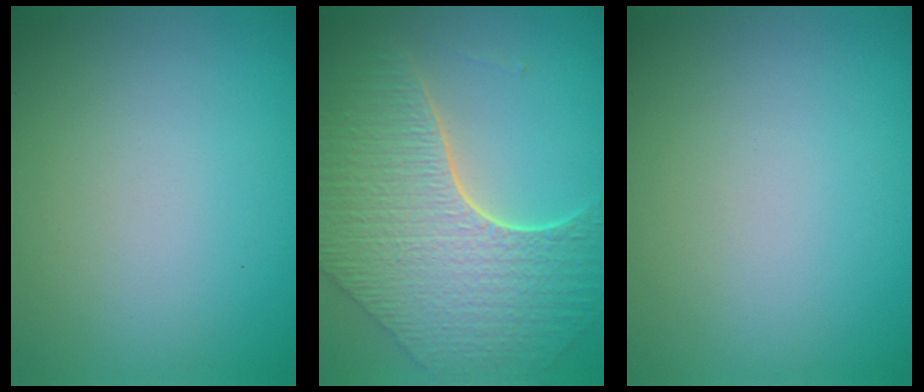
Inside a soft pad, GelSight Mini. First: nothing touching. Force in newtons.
{"total": 8.6, "press": 6.4, "slide": 5.8}
{"total": 0.0}